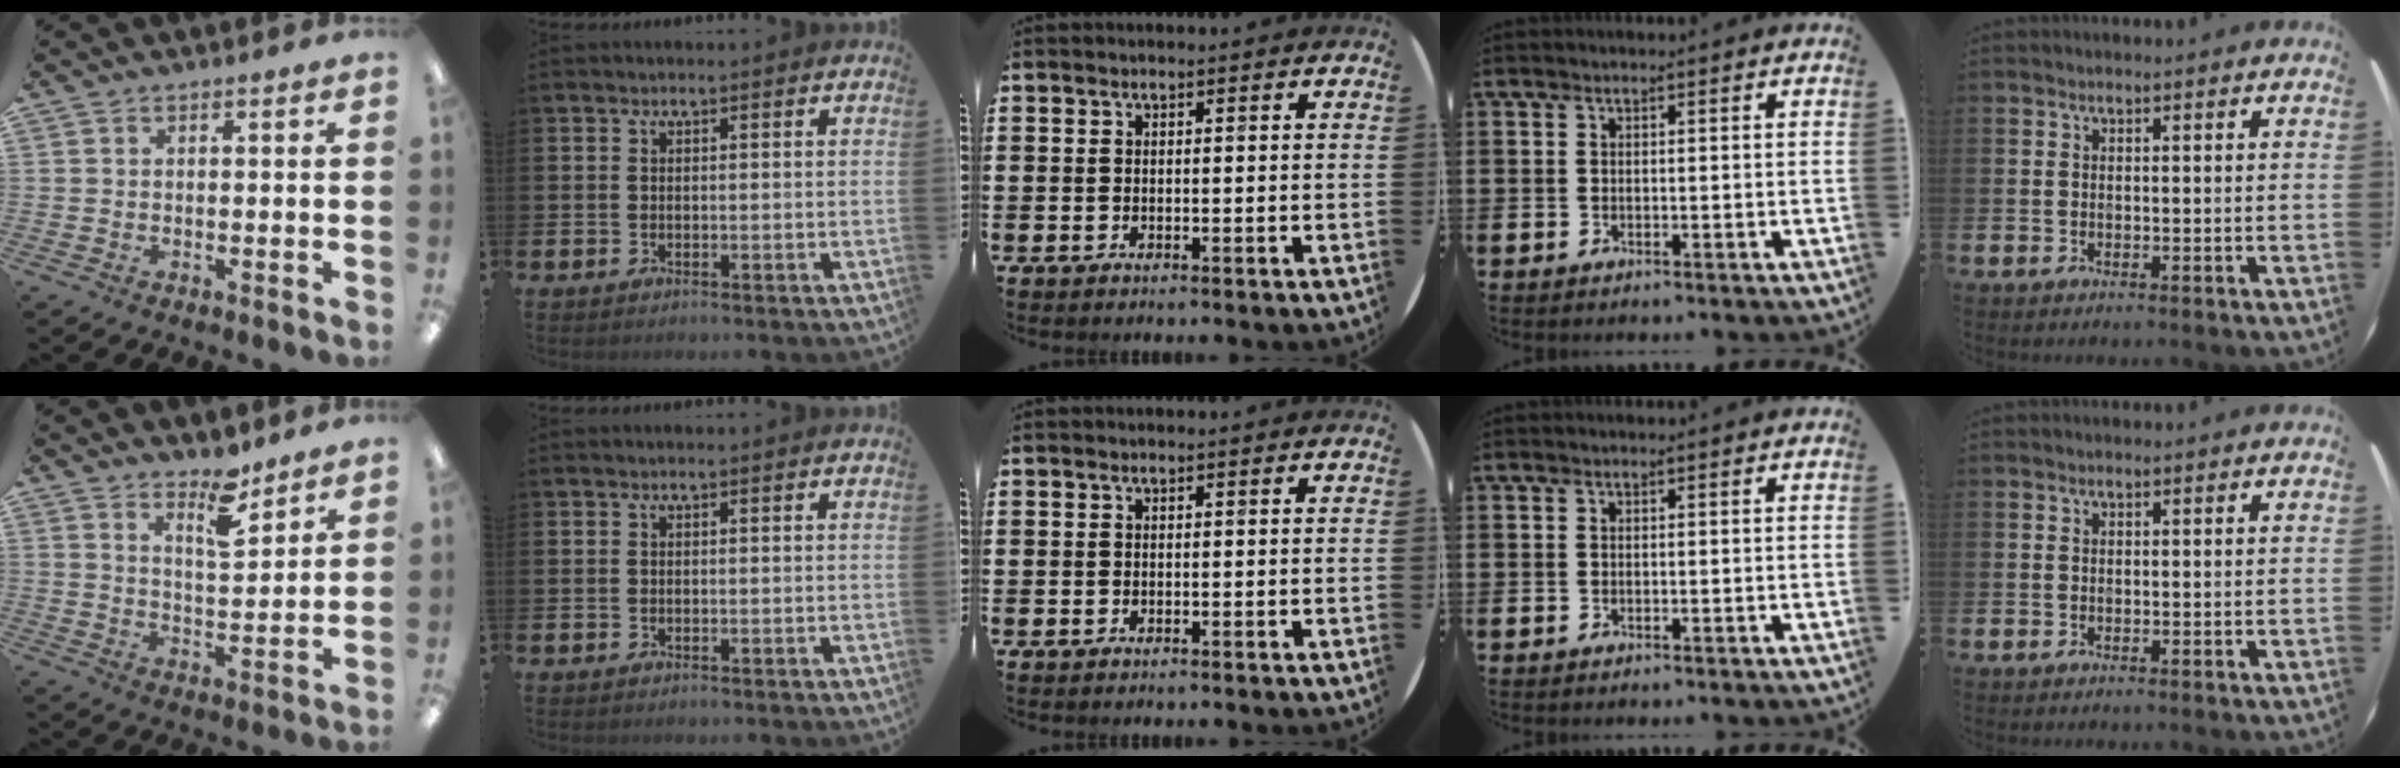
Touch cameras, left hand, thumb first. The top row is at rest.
{"thumb": {"total": 7.9, "force": [6.2, 2.6, 4.3], "torque": [-0.053, -0.045, 0.102]}}